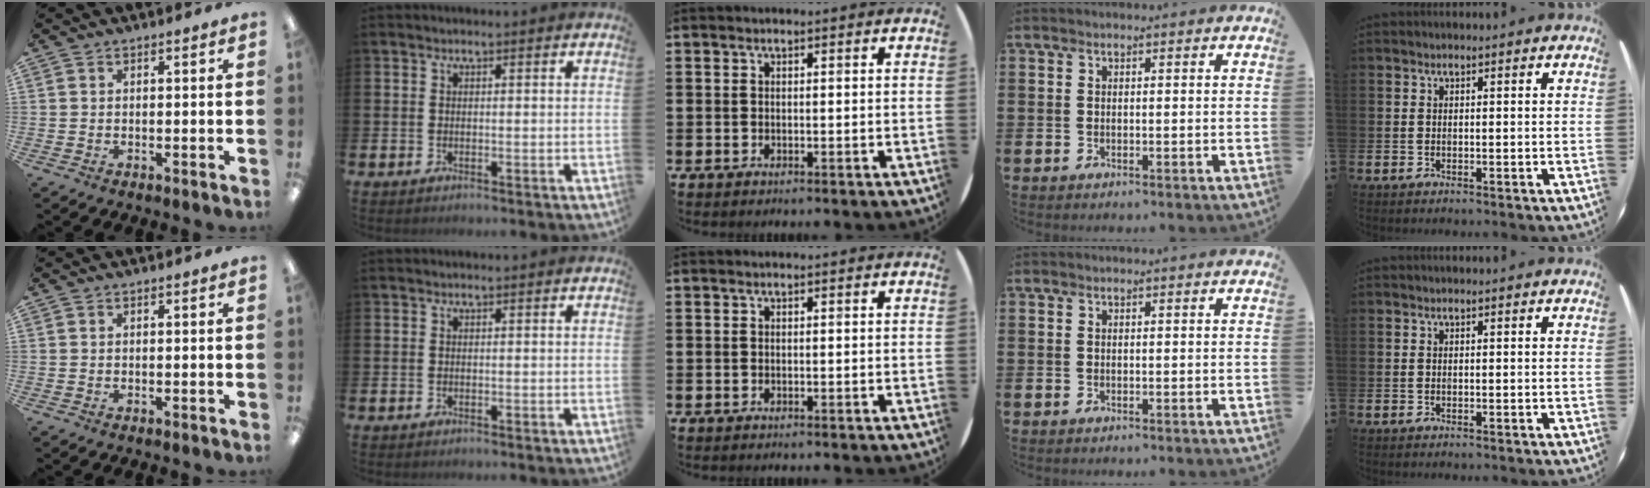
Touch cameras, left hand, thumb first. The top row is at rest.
{}